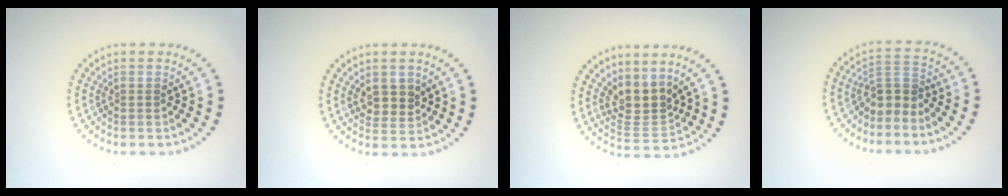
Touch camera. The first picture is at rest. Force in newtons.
{"total": 2.3, "press": 2.1, "slide": 0.9}
{"total": 3.3, "press": 2.5, "slide": 2.2}
{"total": 2.4, "press": 1.8, "slide": 1.7}